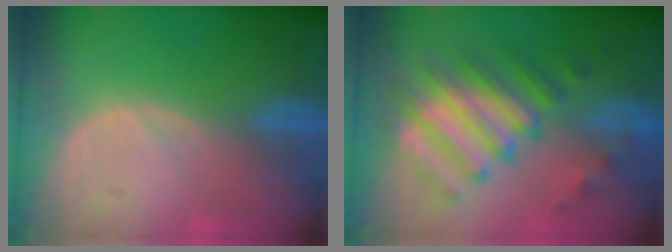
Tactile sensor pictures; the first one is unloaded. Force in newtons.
{"total": 8.6, "press": 8.6, "slide": 0.3}